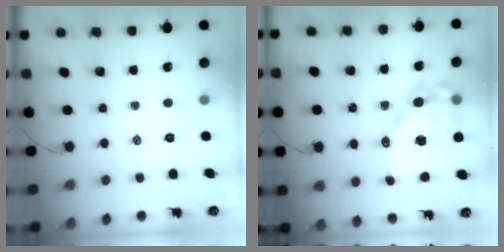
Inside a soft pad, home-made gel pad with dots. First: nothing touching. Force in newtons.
{"total": 16.3, "press": 15.9, "slide": 3.5}